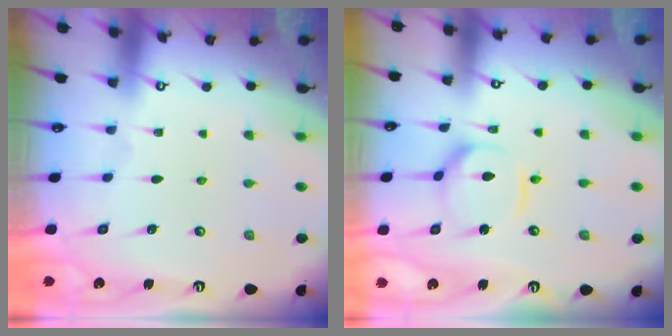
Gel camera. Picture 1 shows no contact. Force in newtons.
{"total": 8.5, "press": 8.5, "slide": 0.8}